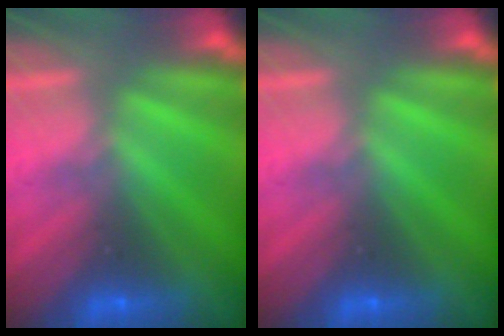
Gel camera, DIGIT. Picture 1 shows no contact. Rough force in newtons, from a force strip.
{"total": 0.0}